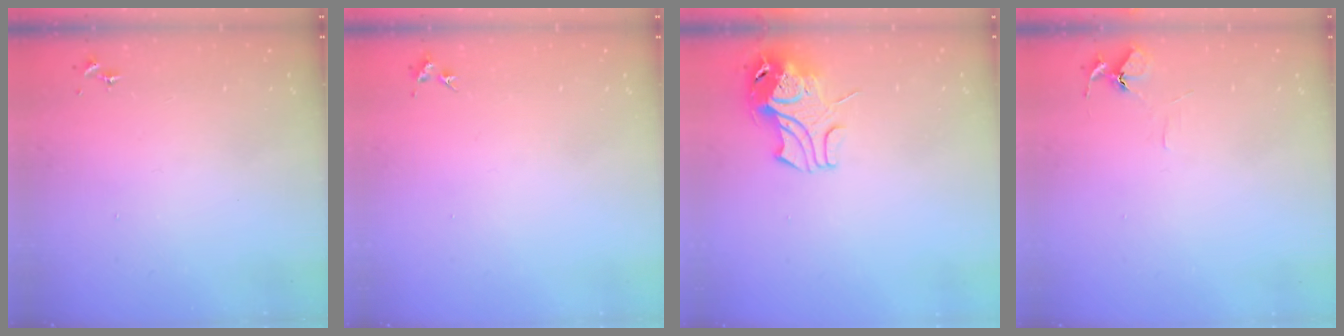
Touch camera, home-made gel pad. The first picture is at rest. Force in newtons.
{"total": 4.3, "press": 4.3, "slide": 0.6}
{"total": 9.7, "press": 9.6, "slide": 1.4}
{"total": 5.8, "press": 5.8, "slide": 0.6}